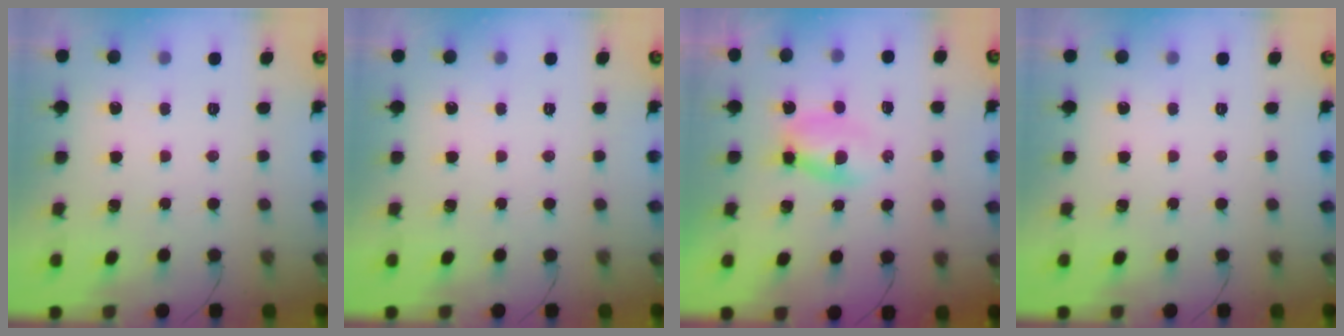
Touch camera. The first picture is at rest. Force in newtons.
{"total": 0.0}
{"total": 2.8, "press": 2.5, "slide": 1.2}
{"total": 0.0}